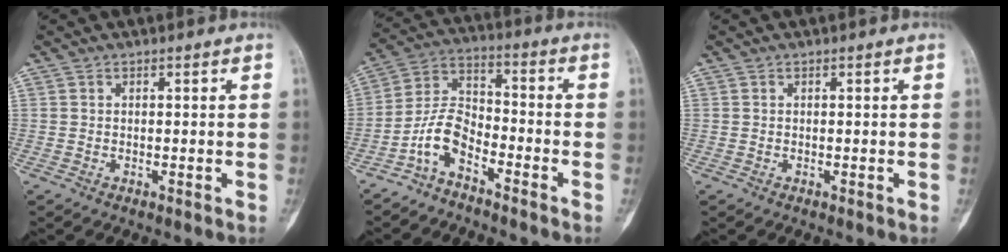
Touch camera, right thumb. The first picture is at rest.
{"total": 8.0, "force": [-5.1, 3.7, 4.9], "torque": [-0.099, 0.059, -0.112]}
{"total": 0.0}